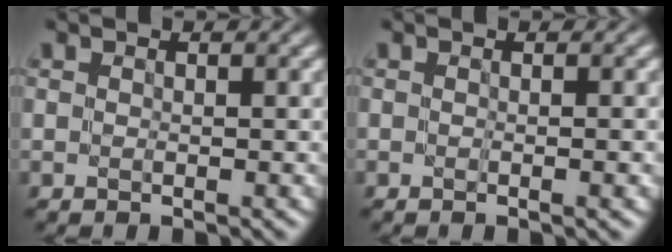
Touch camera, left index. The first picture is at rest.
{"total": 1.3, "force": [-0.2, 0.3, 1.2], "torque": [-0.011, -0.003, -0.005]}